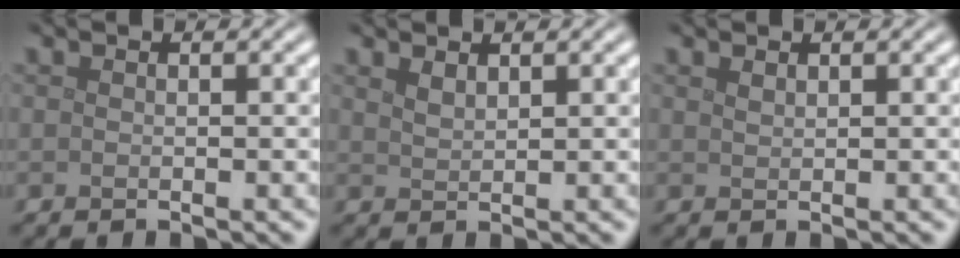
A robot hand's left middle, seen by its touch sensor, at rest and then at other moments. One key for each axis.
{"total": 1.2, "fx": 1.0, "fy": 0.3, "fz": 0.5, "tx": -0.015, "ty": -0.001, "tz": 0.022}
{"total": 0.6, "fx": 0.5, "fy": 0.2, "fz": 0.3, "tx": -0.006, "ty": 0.000, "tz": 0.012}